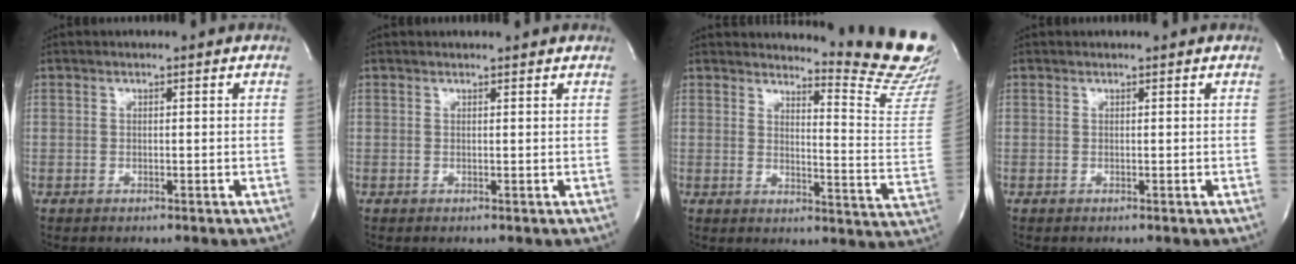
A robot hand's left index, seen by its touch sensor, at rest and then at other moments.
{"total": 2.3, "force": [2.3, 0.4, 0.3], "torque": [-0.014, 0.010, 0.020]}
{"total": 13.8, "force": [13.4, -1.3, 2.8], "torque": [-0.039, -0.144, 0.142]}
{"total": 0.6, "force": [0.5, 0.1, 0.0], "torque": [-0.008, 0.003, 0.004]}